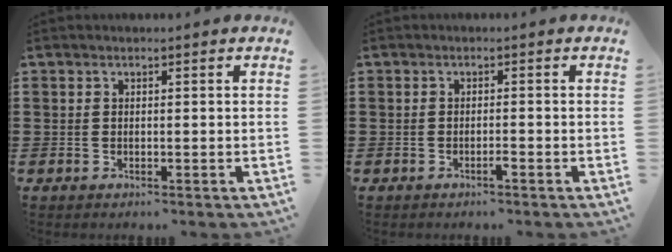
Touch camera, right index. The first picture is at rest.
{"total": 1.1, "force": [-0.8, 0.1, 0.8], "torque": [-0.015, -0.003, -0.014]}